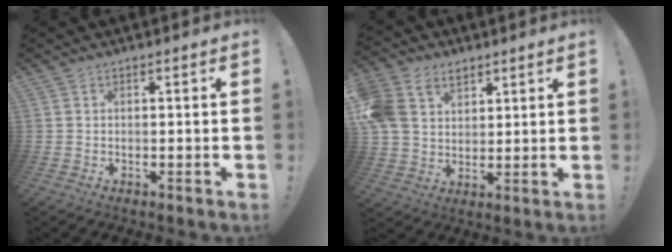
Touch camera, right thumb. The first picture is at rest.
{"total": 13.0, "force": [5.9, 10.0, 5.9], "torque": [-0.119, -0.021, 0.121]}